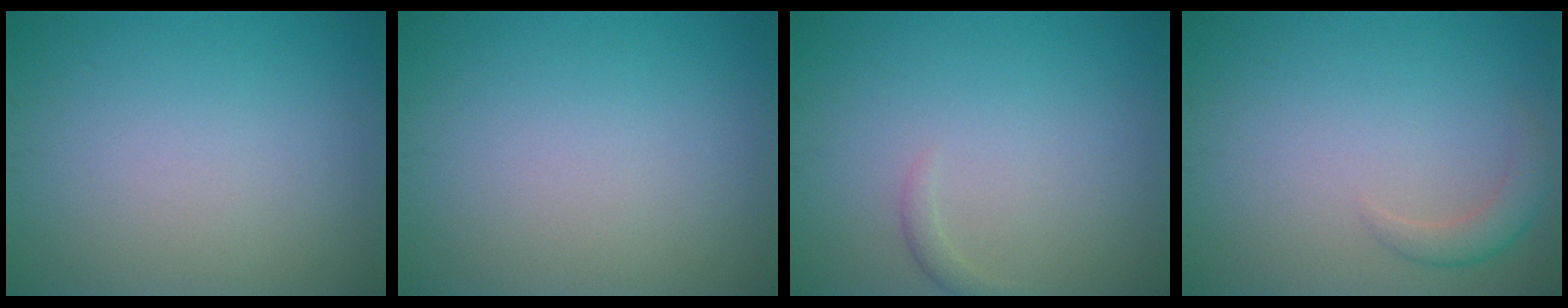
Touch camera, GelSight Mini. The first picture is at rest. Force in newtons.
{"total": 0.0}
{"total": 0.9, "press": 0.9, "slide": 0.1}
{"total": 2.0, "press": 2.0, "slide": 0.2}